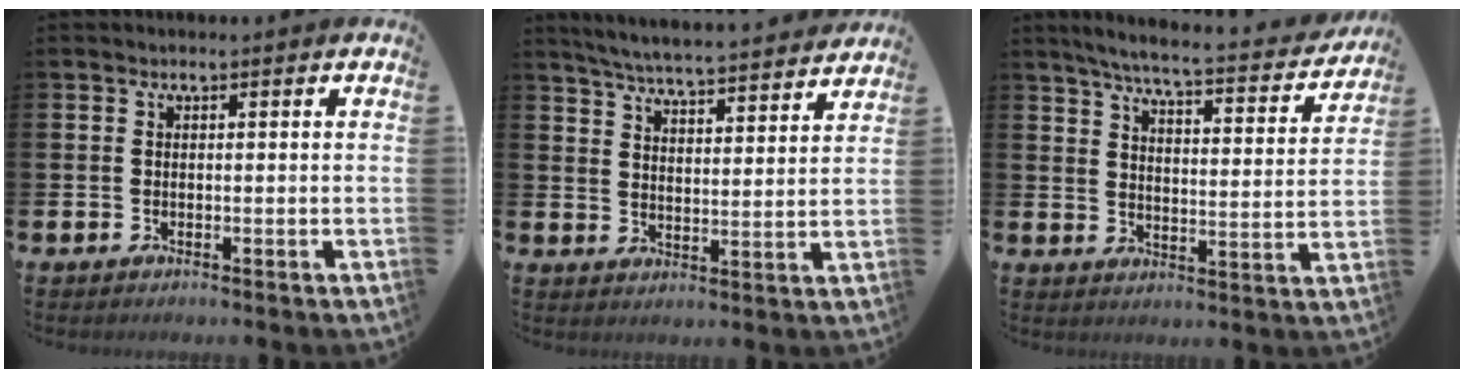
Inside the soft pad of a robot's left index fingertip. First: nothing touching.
{"total": 5.9, "force": [5.8, 0.0, 1.1], "torque": [-0.046, -0.043, 0.101]}
{"total": 5.7, "force": [5.1, 0.3, 2.3], "torque": [-0.061, -0.042, 0.081]}